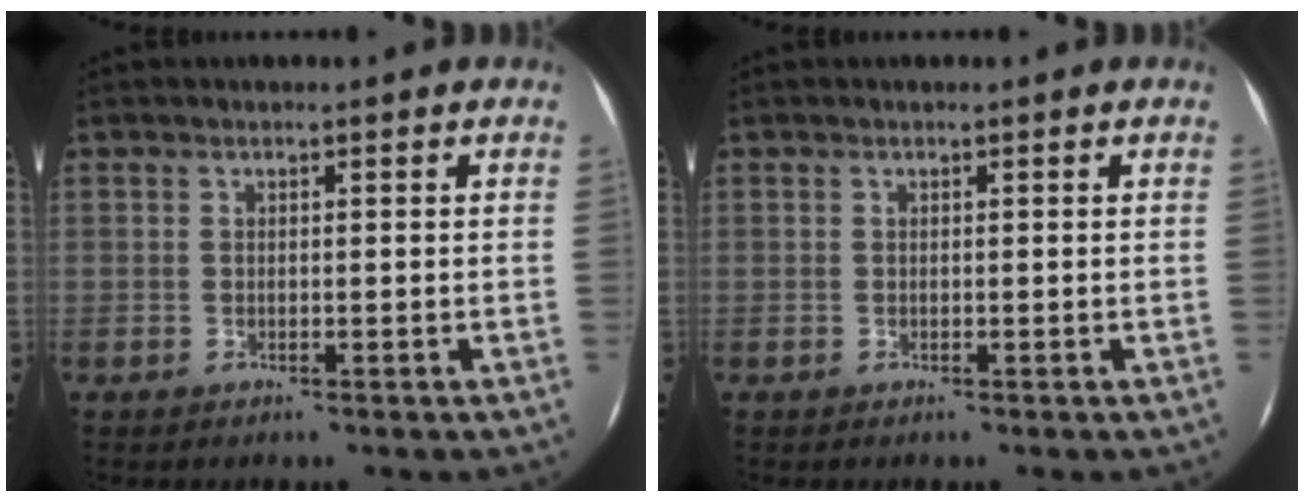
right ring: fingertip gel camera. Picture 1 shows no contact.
{"total": 0.0}